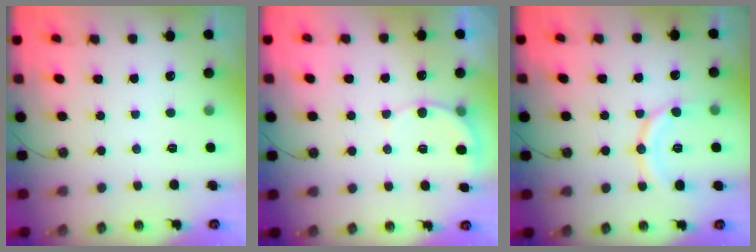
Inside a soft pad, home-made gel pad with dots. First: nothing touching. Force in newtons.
{"total": 5.5, "press": 5.4, "slide": 0.7}
{"total": 11.7, "press": 11.6, "slide": 1.2}